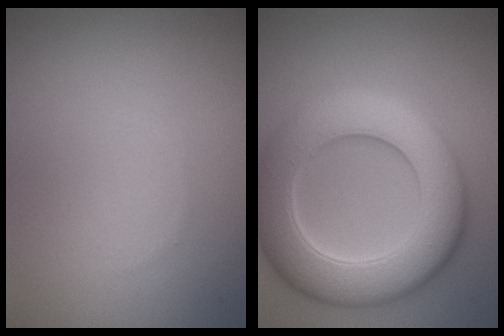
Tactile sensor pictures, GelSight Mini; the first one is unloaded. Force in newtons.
{"total": 9.7, "press": 9.7, "slide": 0.3}